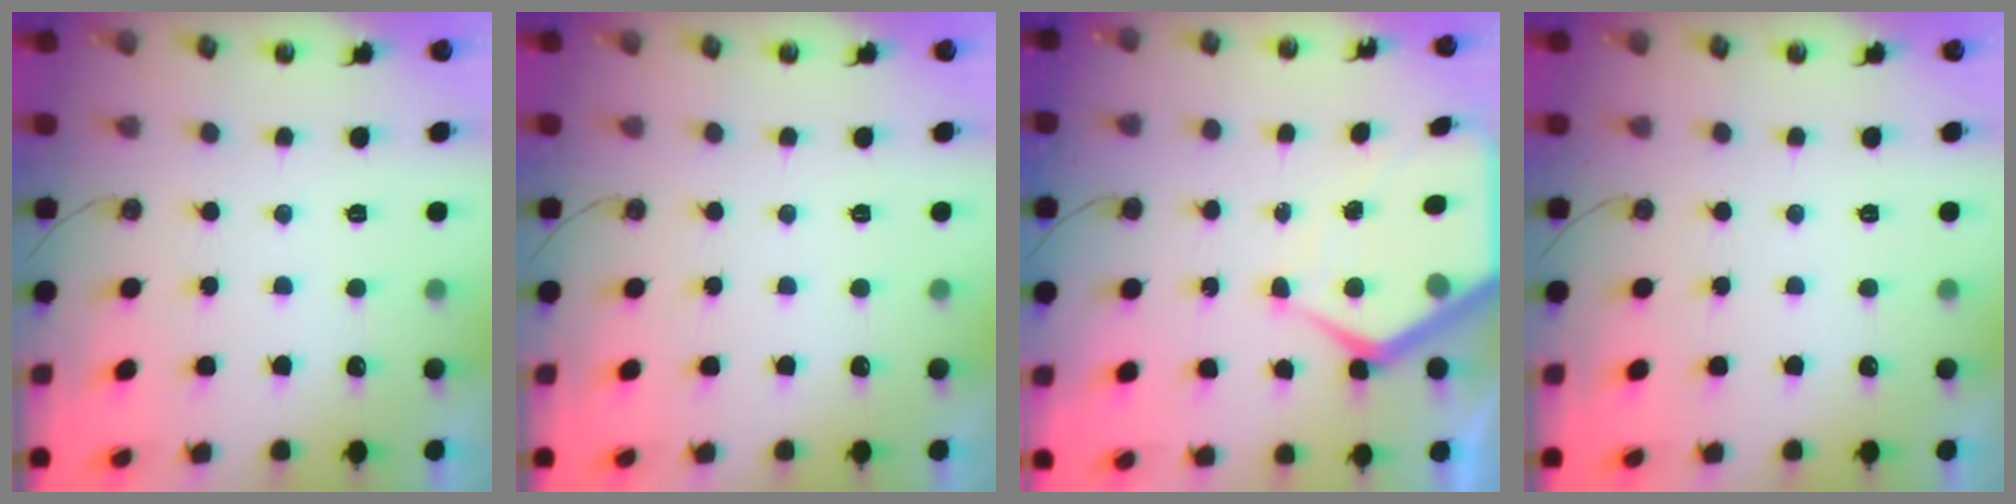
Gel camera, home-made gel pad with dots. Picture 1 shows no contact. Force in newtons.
{"total": 0.0}
{"total": 11.1, "press": 11.0, "slide": 1.0}
{"total": 0.0}